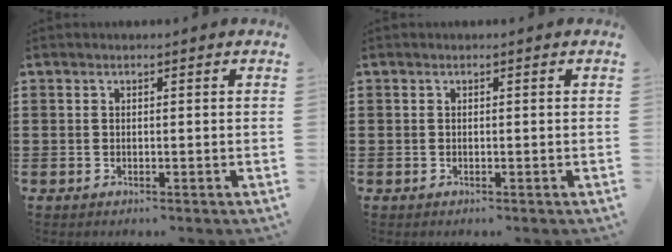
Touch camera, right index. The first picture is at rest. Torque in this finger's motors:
{"motor_torque": [-0.88, 1.25, -0.09, -0.01]}